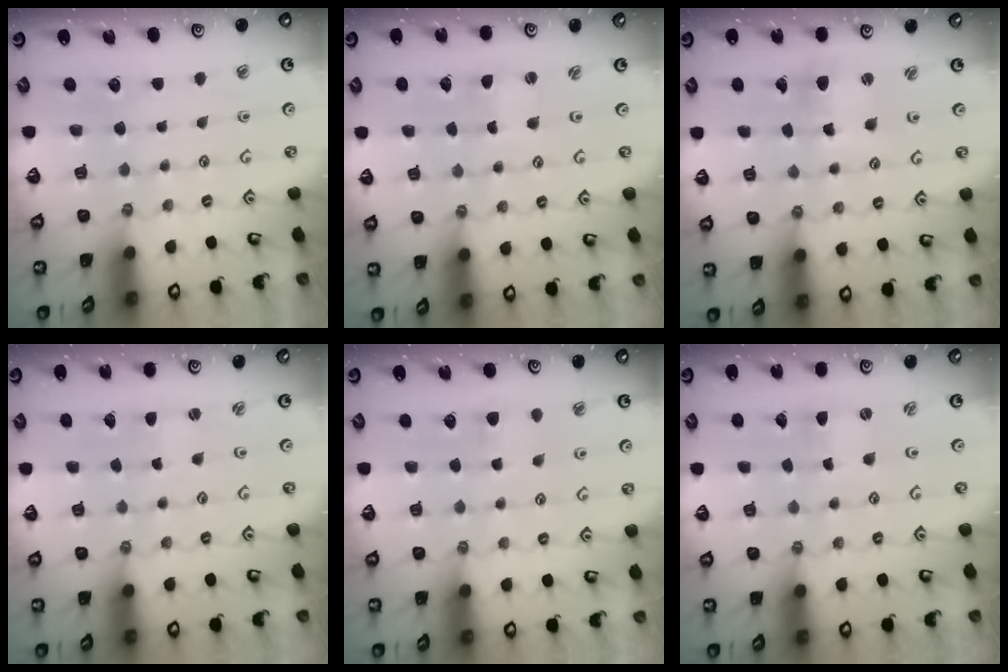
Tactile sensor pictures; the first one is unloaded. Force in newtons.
{"total": 0.0}
{"total": 5.4, "press": 5.4, "slide": 0.7}
{"total": 0.9, "press": 0.9, "slide": 0.2}
{"total": 5.1, "press": 5.1, "slide": 0.5}
{"total": 0.0}